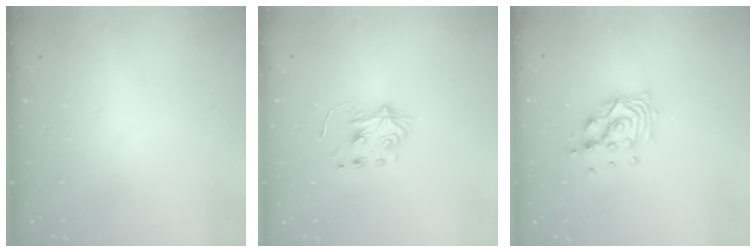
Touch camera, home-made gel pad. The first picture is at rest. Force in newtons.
{"total": 5.9, "press": 5.8, "slide": 0.7}
{"total": 10.7, "press": 10.6, "slide": 1.1}